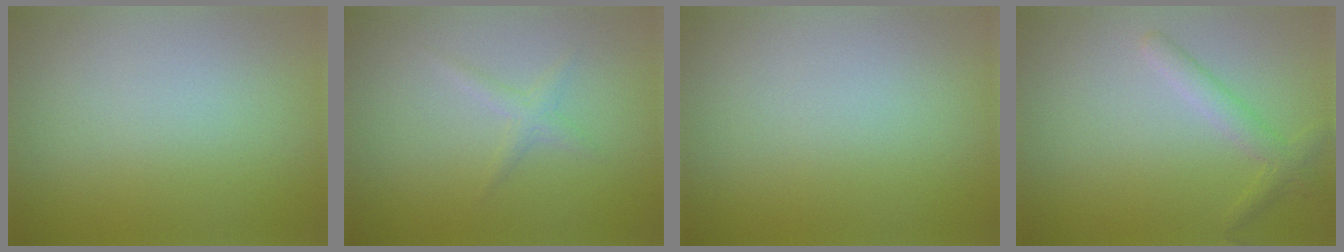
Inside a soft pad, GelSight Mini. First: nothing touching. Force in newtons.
{"total": 1.2, "press": 1.2, "slide": 0.0}
{"total": 0.0}
{"total": 2.0, "press": 2.0, "slide": 0.1}